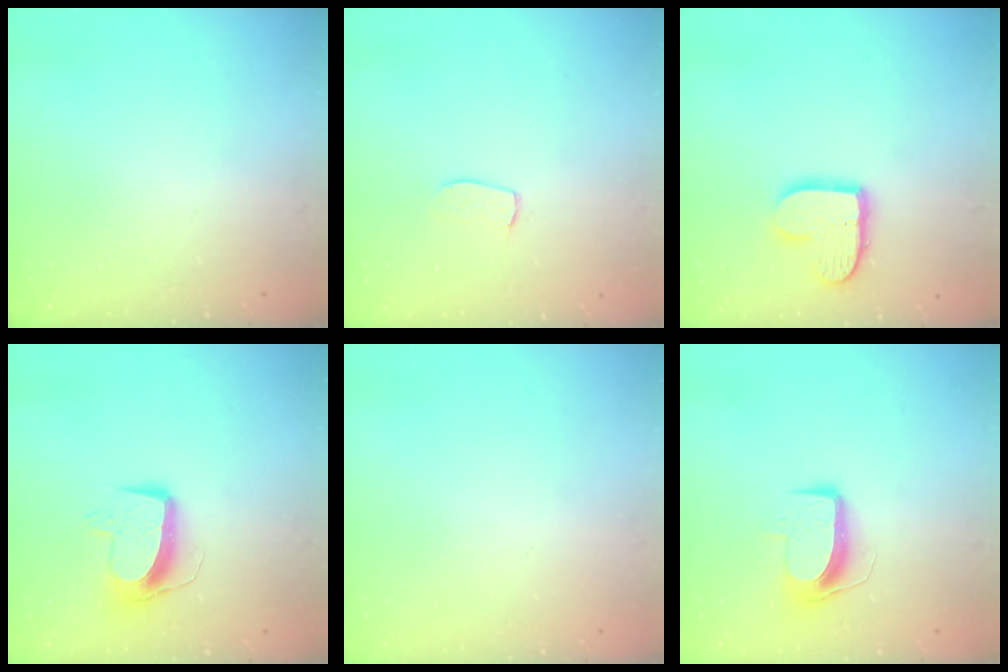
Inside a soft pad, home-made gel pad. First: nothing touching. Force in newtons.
{"total": 3.8, "press": 3.8, "slide": 0.2}
{"total": 12.2, "press": 12.2, "slide": 0.8}
{"total": 11.0, "press": 10.9, "slide": 0.7}
{"total": 0.7, "press": 0.6, "slide": 0.3}
{"total": 9.5, "press": 9.5, "slide": 0.3}